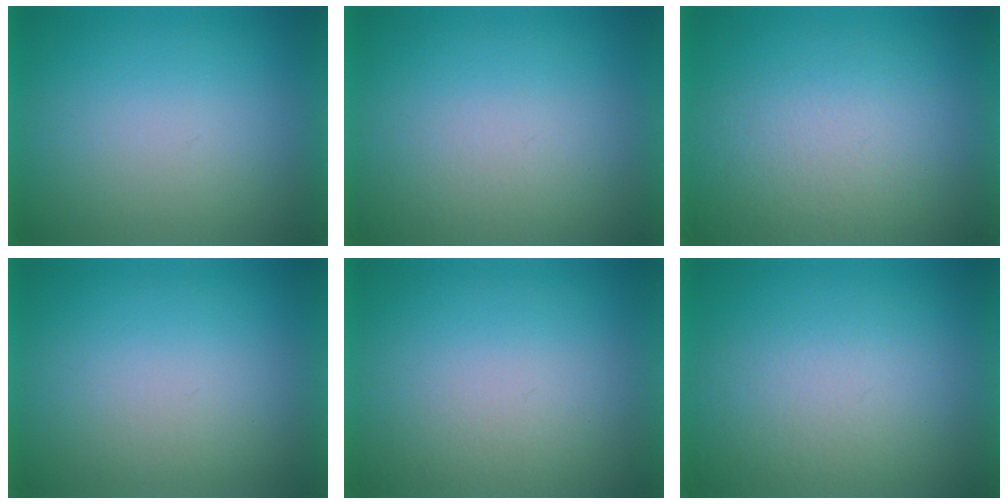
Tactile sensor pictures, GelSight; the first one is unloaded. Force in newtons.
{"total": 1.7}
{"total": 5.5}
{"total": 1.1}
{"total": 2.0}
{"total": 4.2}